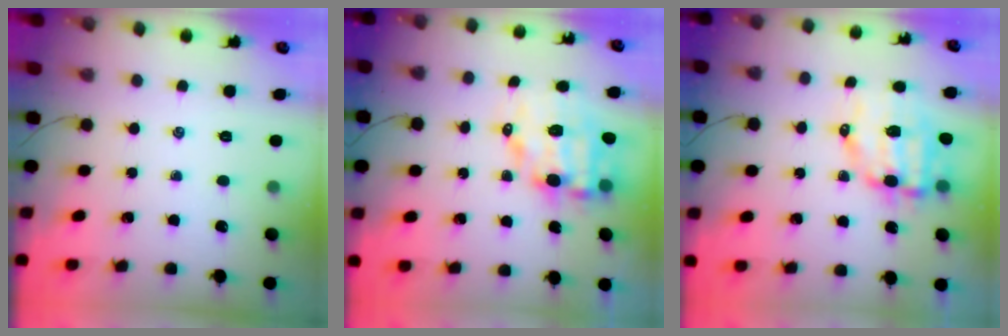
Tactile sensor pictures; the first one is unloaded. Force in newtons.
{"total": 9.5, "press": 9.2, "slide": 2.6}
{"total": 9.7, "press": 9.4, "slide": 2.1}